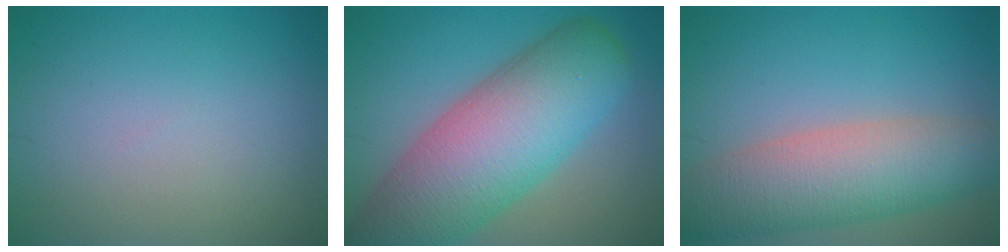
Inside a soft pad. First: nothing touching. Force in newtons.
{"total": 12.4, "press": 12.4, "slide": 0.7}
{"total": 8.2, "press": 8.2, "slide": 0.3}